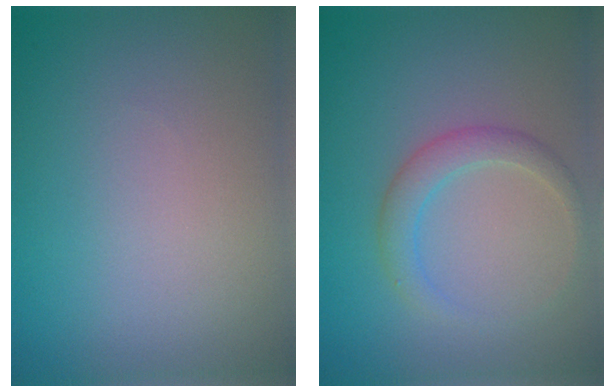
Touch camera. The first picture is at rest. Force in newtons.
{"total": 2.2, "press": 2.2, "slide": 0.1}